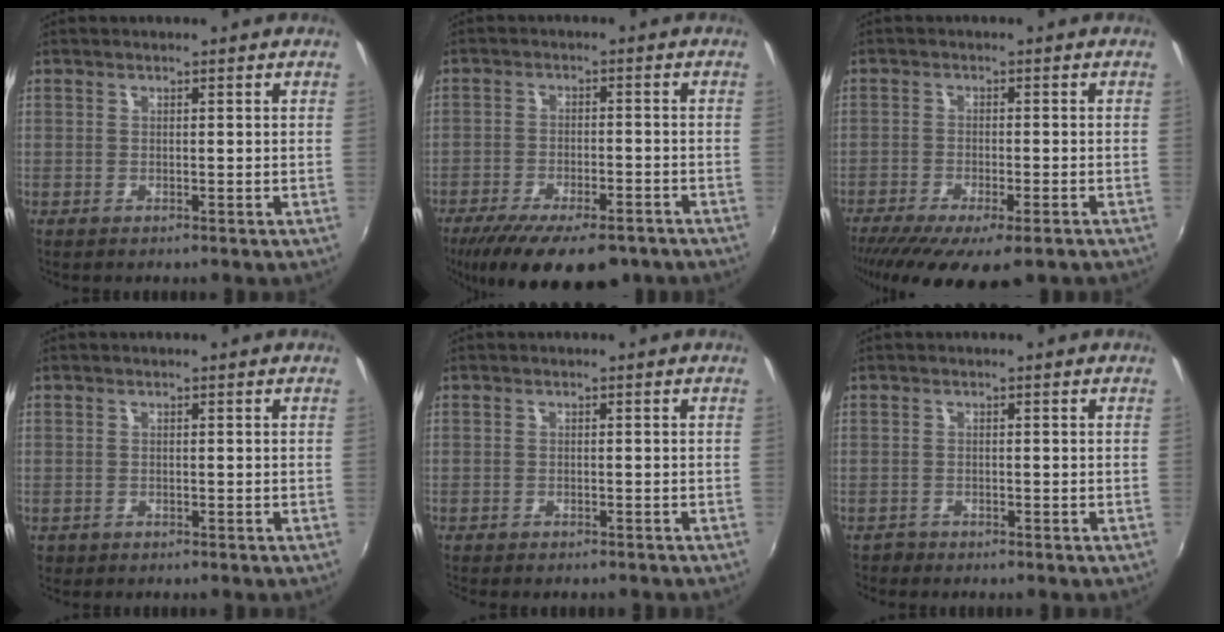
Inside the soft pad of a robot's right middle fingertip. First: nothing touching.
{"total": 18.0, "force": [-13.4, 6.6, 10.1], "torque": [-0.202, -0.039, -0.196]}
{"total": 13.1, "force": [-9.4, 3.5, 8.5], "torque": [-0.176, -0.056, -0.146]}
{"total": 1.1, "force": [-0.6, 0.9, 0.2], "torque": [-0.010, -0.004, -0.008]}
{"total": 2.8, "force": [-2.5, 0.8, 1.0], "torque": [-0.026, -0.013, -0.037]}
{"total": 1.3, "force": [-1.1, 0.7, -0.1], "torque": [-0.002, -0.001, -0.021]}